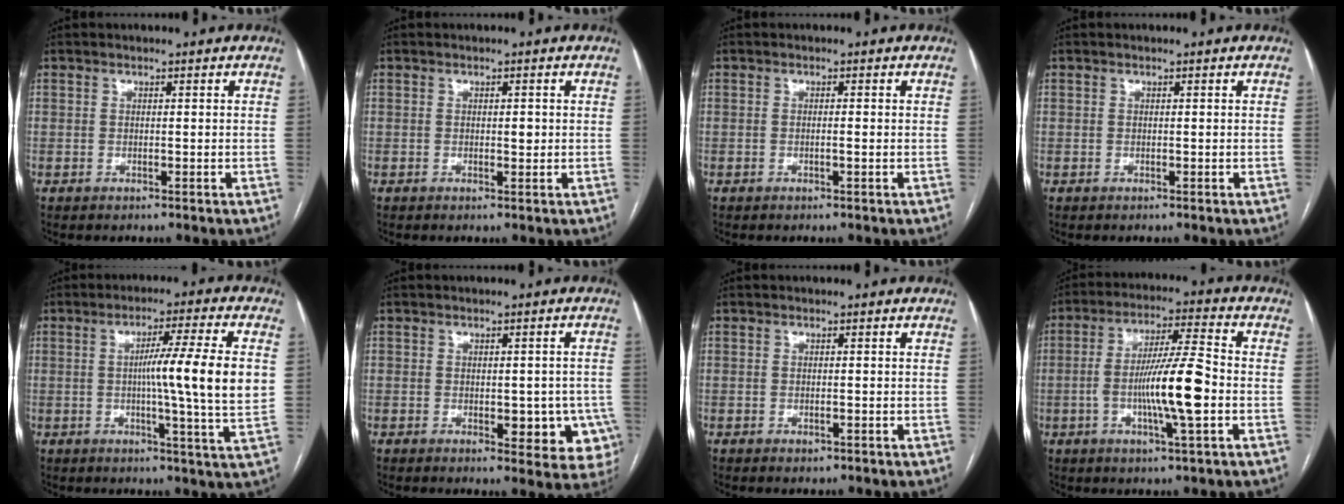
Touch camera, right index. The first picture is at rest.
{"total": 1.0, "force": [0.1, 0.5, 0.9], "torque": [-0.012, 0.000, 0.001]}
{"total": 0.7, "force": [-0.2, 0.0, 0.7], "torque": [-0.011, 0.001, -0.003]}
{"total": 0.0}
{"total": 12.8, "force": [0.7, -1.1, 12.7], "torque": [-0.195, -0.001, 0.005]}
{"total": 9.1, "force": [-2.6, 4.6, 7.4], "torque": [-0.069, 0.012, -0.025]}
{"total": 1.0, "force": [-0.6, 0.4, 0.7], "torque": [-0.012, -0.002, -0.003]}
{"total": 12.0, "force": [-2.4, 0.7, 11.7], "torque": [-0.212, 0.002, -0.047]}